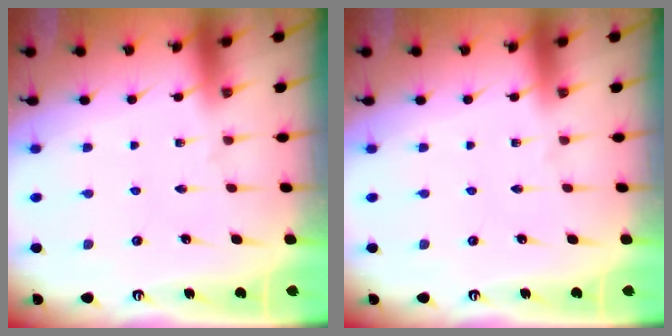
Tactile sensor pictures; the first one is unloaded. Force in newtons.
{"total": 0.0}